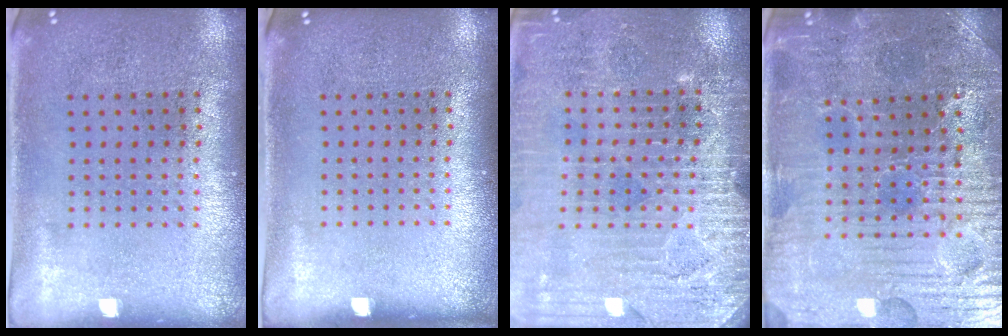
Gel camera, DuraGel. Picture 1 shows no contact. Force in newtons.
{"total": 0.0}
{"total": 3.4, "press": 3.4, "slide": 0.1}
{"total": 3.8, "press": 3.8, "slide": 0.5}